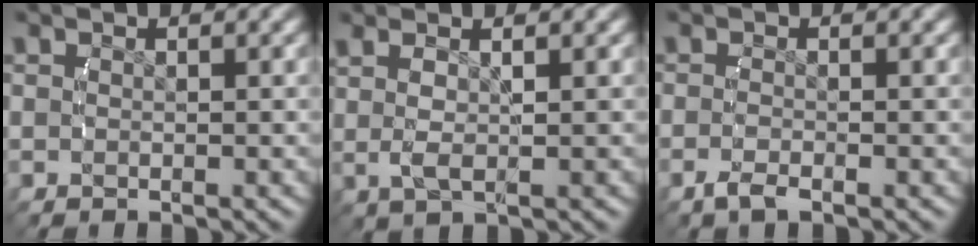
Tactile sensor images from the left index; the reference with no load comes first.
{"total": 2.7, "force": [0.9, 0.4, 2.5], "torque": [-0.050, 0.004, 0.022]}
{"total": 1.5, "force": [-1.2, 0.0, 0.9], "torque": [-0.025, -0.004, -0.020]}